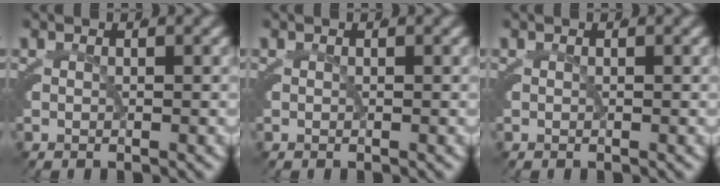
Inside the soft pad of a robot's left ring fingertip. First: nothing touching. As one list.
[{"total": 0.0}, {"total": 0.0}]